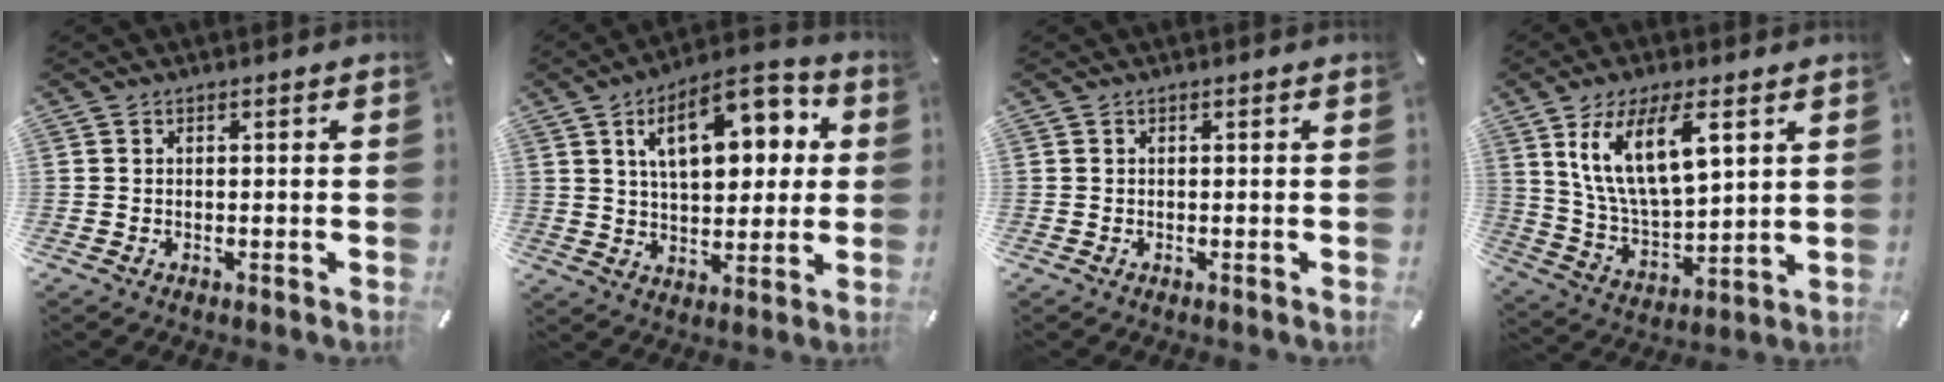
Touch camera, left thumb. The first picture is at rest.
{"total": 16.2, "force": [6.1, 8.8, 12.2], "torque": [-0.180, -0.009, 0.101]}
{"total": 0.0}
{"total": 15.1, "force": [7.8, 6.4, 11.2], "torque": [-0.238, -0.013, 0.134]}